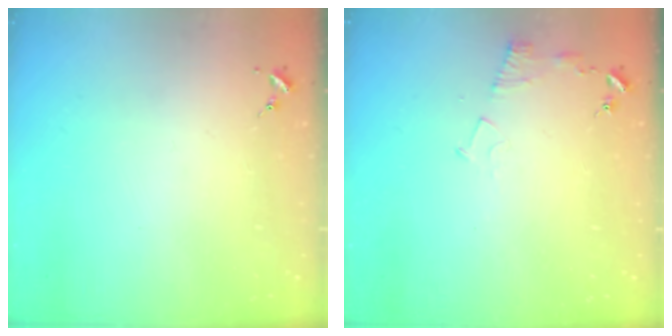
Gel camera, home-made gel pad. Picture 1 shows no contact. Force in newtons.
{"total": 6.1, "press": 6.1, "slide": 0.7}